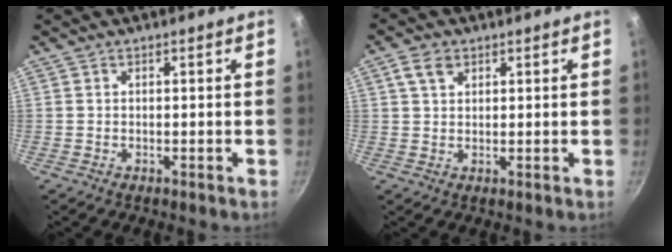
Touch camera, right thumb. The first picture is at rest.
{"total": 3.9, "force": [1.8, 2.6, 2.3], "torque": [-0.035, 0.001, 0.033]}